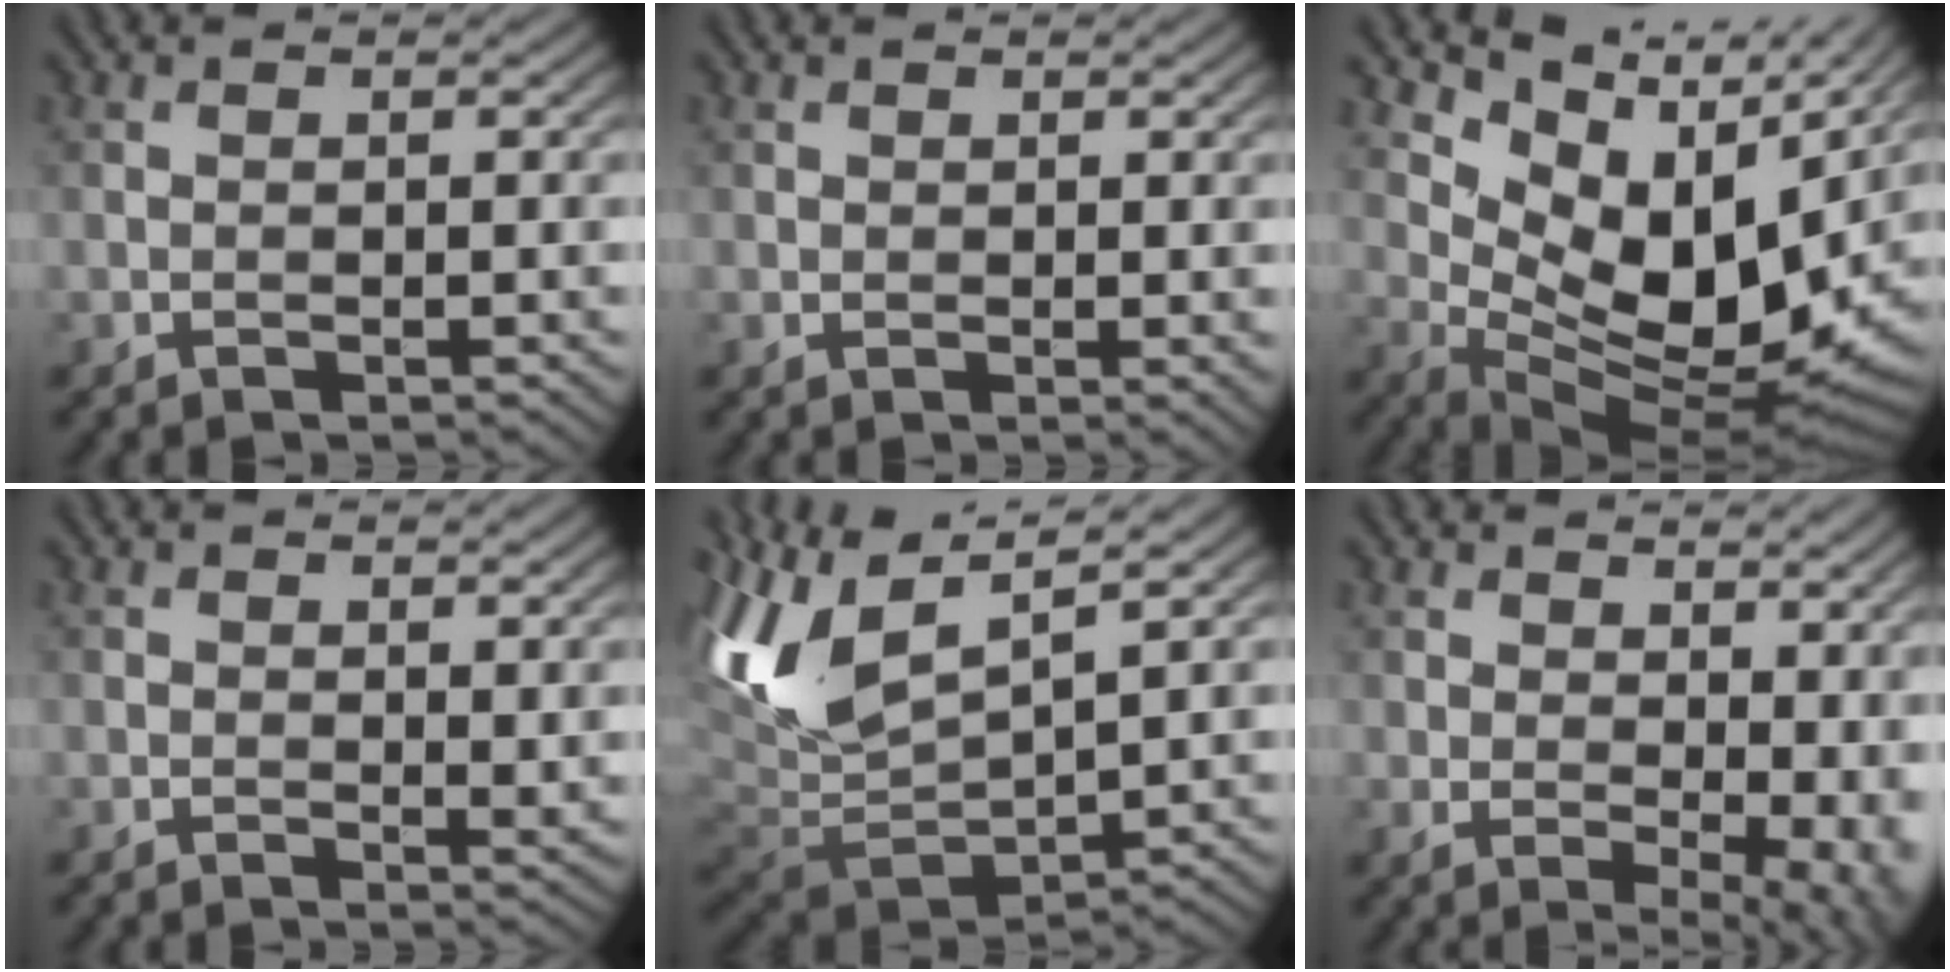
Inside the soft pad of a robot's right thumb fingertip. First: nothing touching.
{"total": 1.0, "force": [0.6, 0.5, 0.6], "torque": [-0.011, -0.005, 0.014]}
{"total": 14.4, "force": [6.1, 7.9, 10.4], "torque": [-0.193, 0.002, 0.120]}
{"total": 1.2, "force": [0.6, 0.4, 1.0], "torque": [-0.014, -0.007, 0.012]}
{"total": 12.6, "force": [5.0, 5.7, 10.1], "torque": [-0.256, 0.013, 0.101]}
{"total": 10.6, "force": [2.6, 6.3, 8.1], "torque": [-0.107, -0.021, 0.072]}